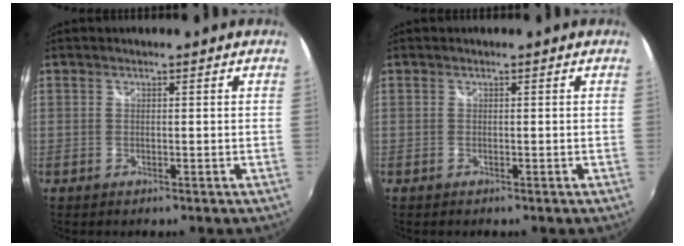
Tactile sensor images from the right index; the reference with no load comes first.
{"total": 0.0}